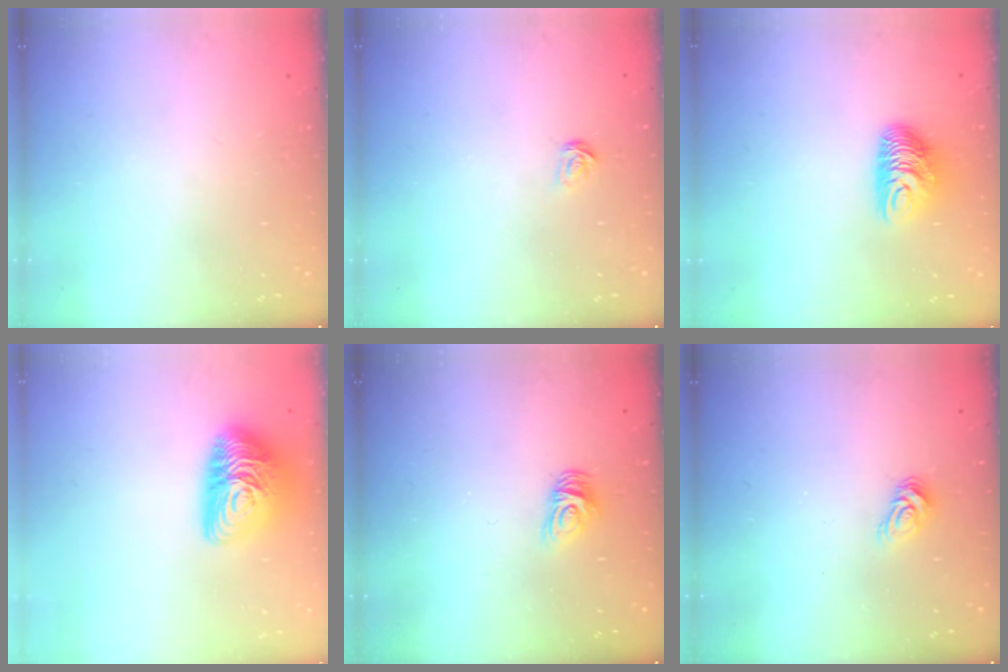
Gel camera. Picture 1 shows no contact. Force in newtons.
{"total": 2.4, "press": 2.4, "slide": 0.2}
{"total": 9.6, "press": 9.6, "slide": 0.7}
{"total": 15.8, "press": 15.8, "slide": 0.8}
{"total": 5.6, "press": 5.6, "slide": 0.6}
{"total": 6.2, "press": 6.1, "slide": 0.4}